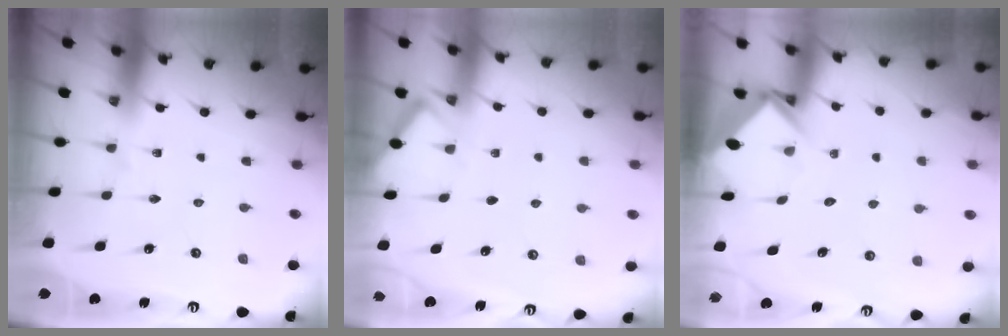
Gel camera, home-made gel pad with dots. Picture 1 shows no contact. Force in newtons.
{"total": 2.7, "press": 2.7, "slide": 0.2}
{"total": 4.0, "press": 4.0, "slide": 0.2}